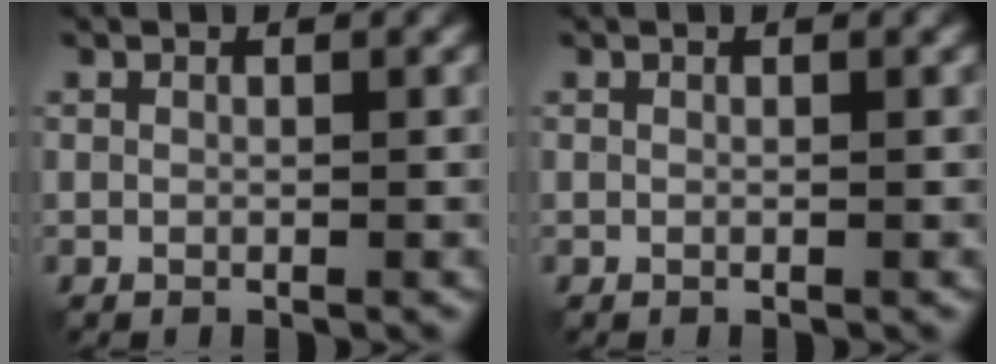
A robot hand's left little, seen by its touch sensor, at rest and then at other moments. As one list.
[{"total": 0.0}]